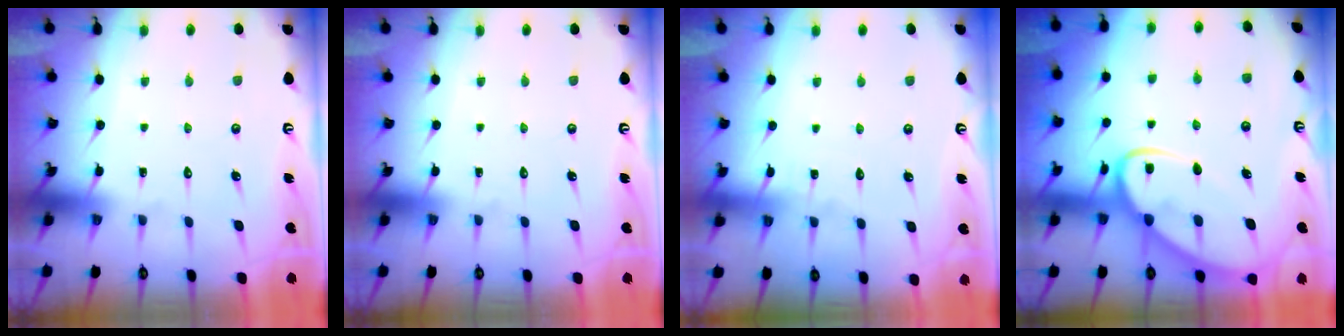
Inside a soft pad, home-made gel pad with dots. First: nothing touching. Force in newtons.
{"total": 0.0}
{"total": 2.2, "press": 2.1, "slide": 0.3}
{"total": 12.3, "press": 12.3, "slide": 1.2}